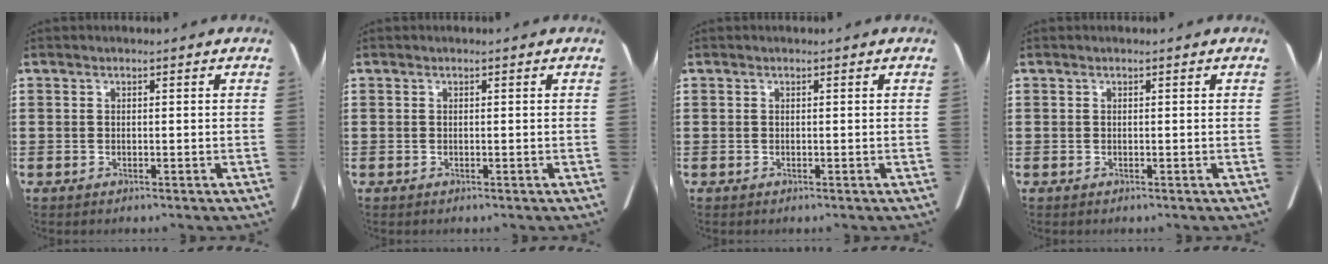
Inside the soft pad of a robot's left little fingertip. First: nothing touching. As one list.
[{"total": 0.0}, {"total": 0.0}, {"total": 0.0}]